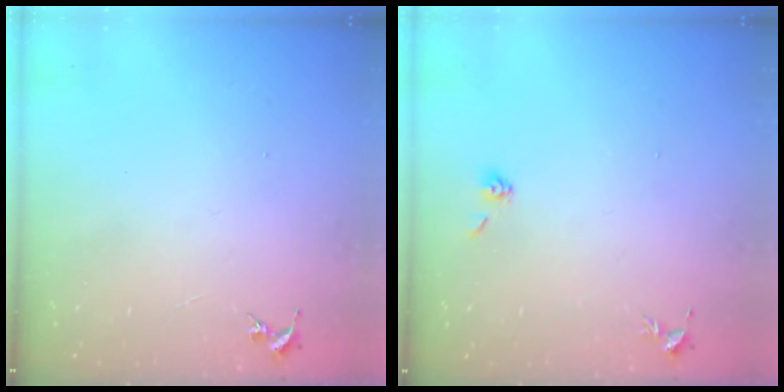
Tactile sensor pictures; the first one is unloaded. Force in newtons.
{"total": 3.7, "press": 3.5, "slide": 1.4}